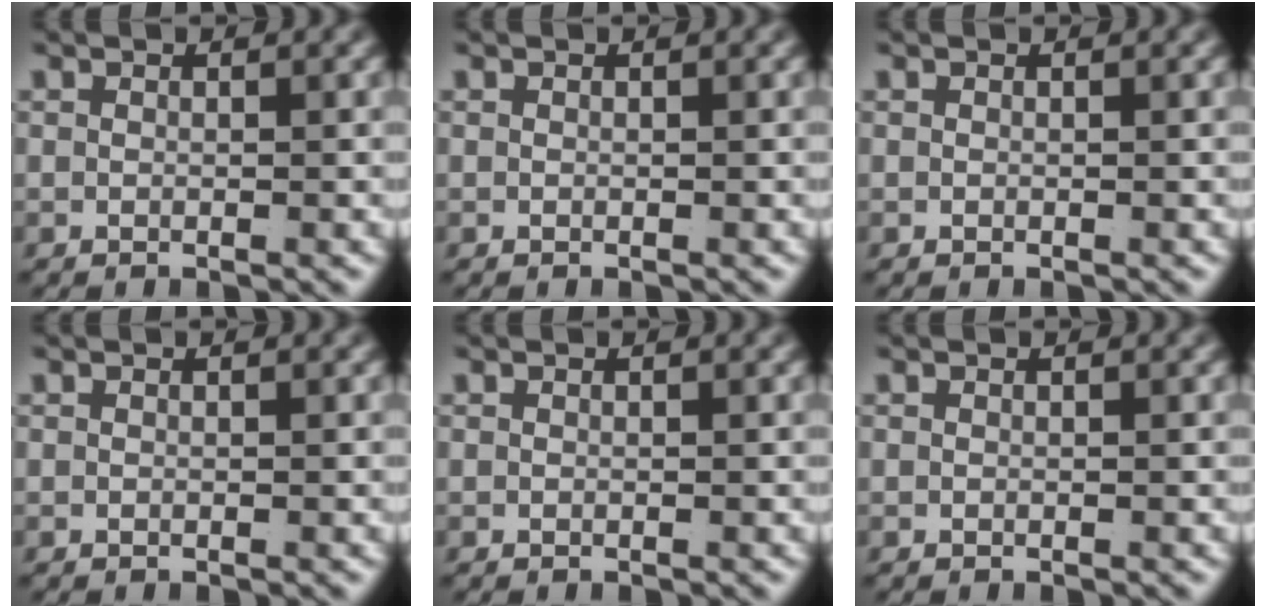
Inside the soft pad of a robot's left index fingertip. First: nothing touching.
{"total": 0.0}
{"total": 0.0}
{"total": 0.0}
{"total": 0.0}
{"total": 0.0}